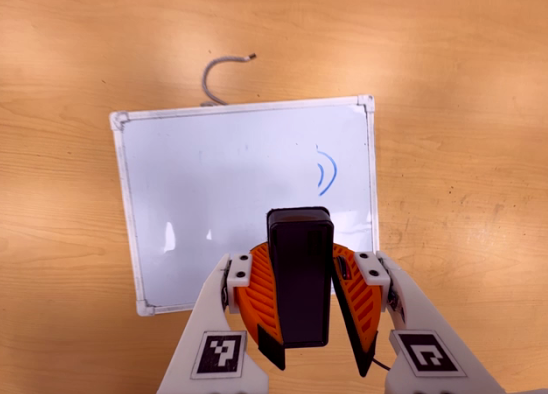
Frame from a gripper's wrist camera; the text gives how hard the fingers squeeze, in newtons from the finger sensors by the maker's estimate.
{"total": 9.8, "left": 10.2, "right": 9.5}